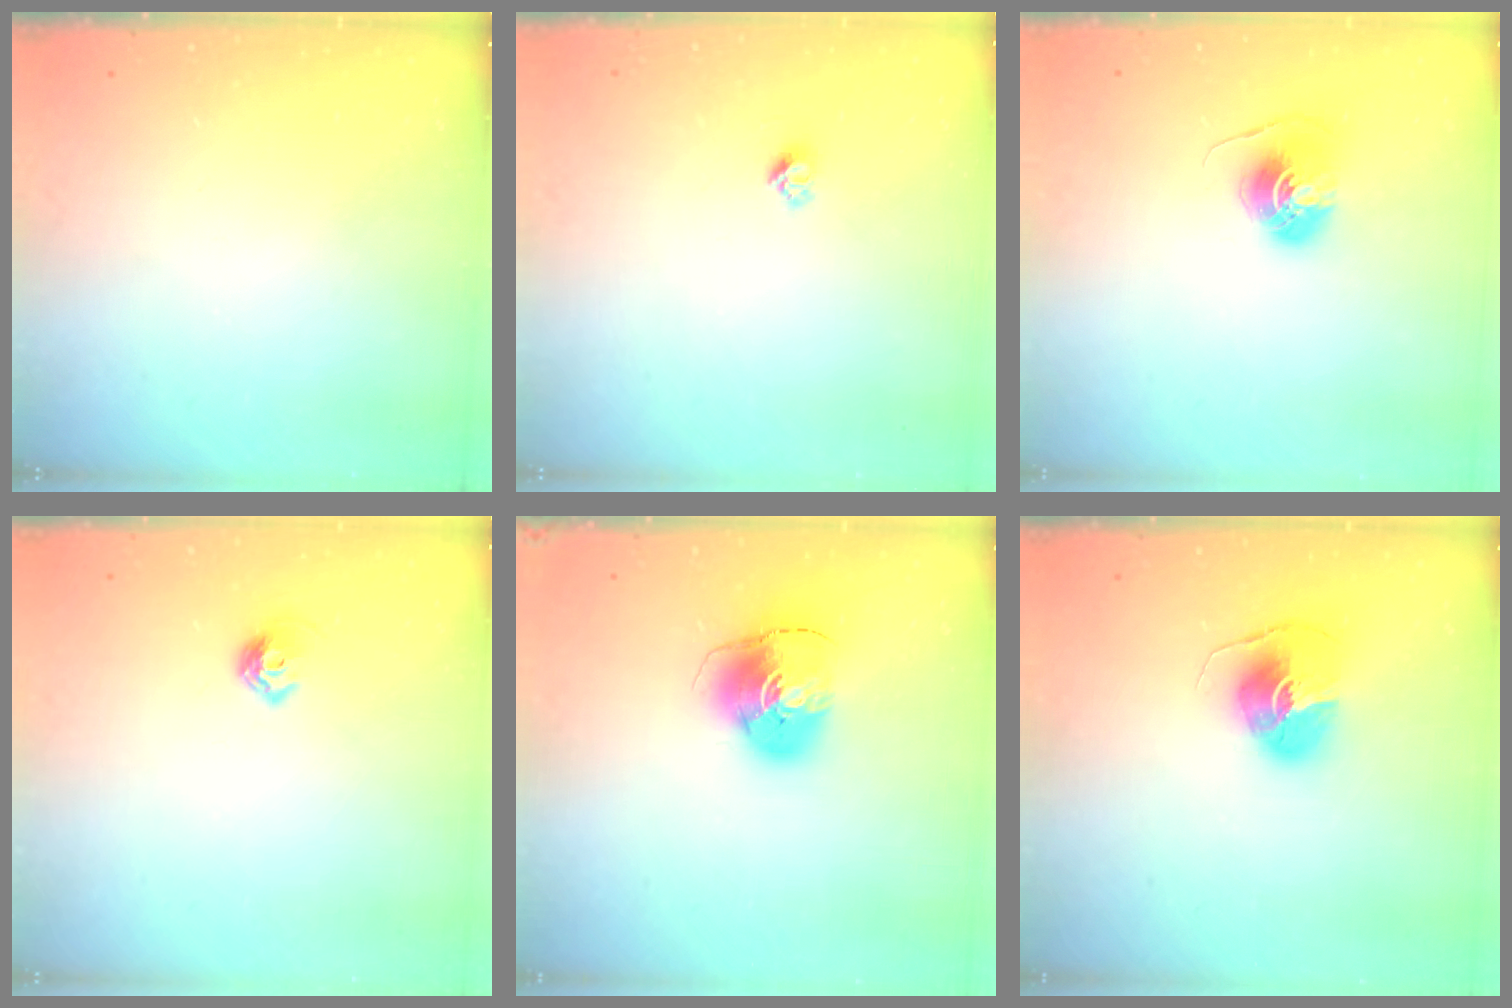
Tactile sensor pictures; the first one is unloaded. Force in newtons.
{"total": 4.5, "press": 4.4, "slide": 0.5}
{"total": 7.1, "press": 7.1, "slide": 0.4}
{"total": 6.1, "press": 6.0, "slide": 1.1}
{"total": 9.7, "press": 9.6, "slide": 1.4}
{"total": 8.1, "press": 8.1, "slide": 0.3}